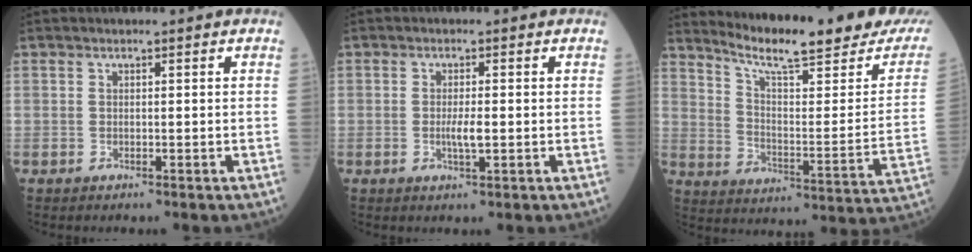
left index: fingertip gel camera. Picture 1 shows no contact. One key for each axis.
{"total": 2.5, "fx": -0.3, "fy": 0.3, "fz": 2.4, "tx": -0.048, "ty": -0.002, "tz": -0.005}
{"total": 22.1, "fx": 19.4, "fy": 1.3, "fz": 10.5, "tx": -0.158, "ty": -0.070, "tz": 0.262}